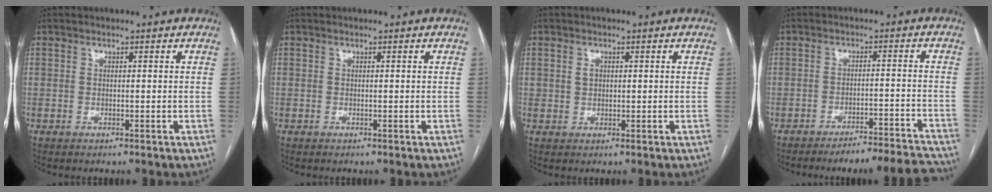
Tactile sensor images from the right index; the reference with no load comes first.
{"total": 0.0}
{"total": 1.3, "force": [0.3, 1.1, 0.8], "torque": [-0.015, 0.003, 0.007]}
{"total": 12.8, "force": [-12.4, -0.1, 3.3], "torque": [-0.023, 0.007, -0.161]}